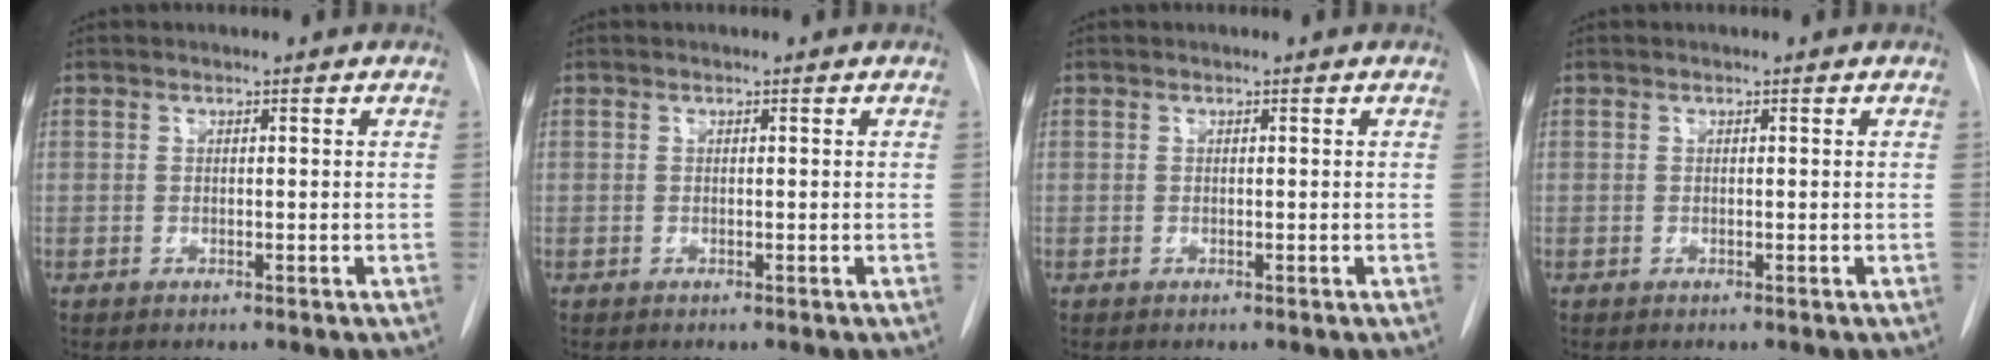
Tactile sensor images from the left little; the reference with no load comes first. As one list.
[{"total": 0.0}, {"total": 0.0}, {"total": 0.0}]